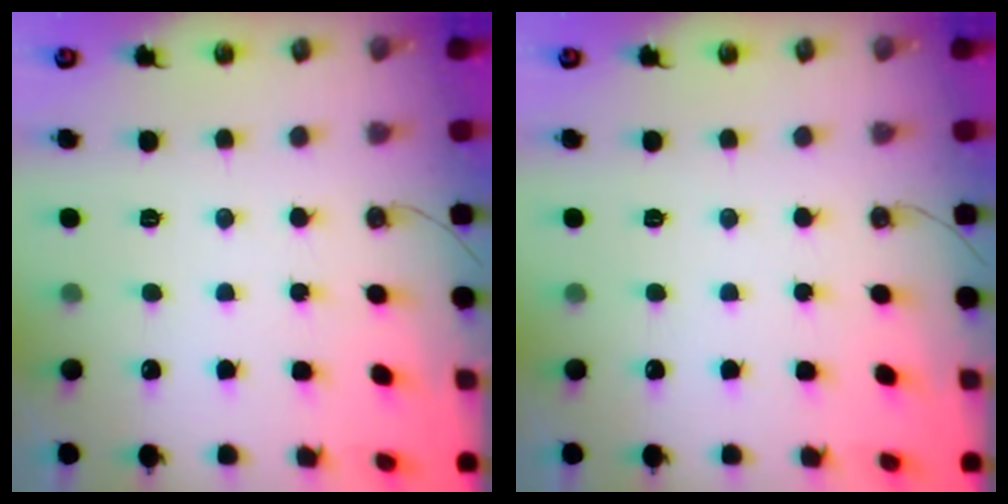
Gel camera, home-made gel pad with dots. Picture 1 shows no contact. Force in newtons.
{"total": 0.0}